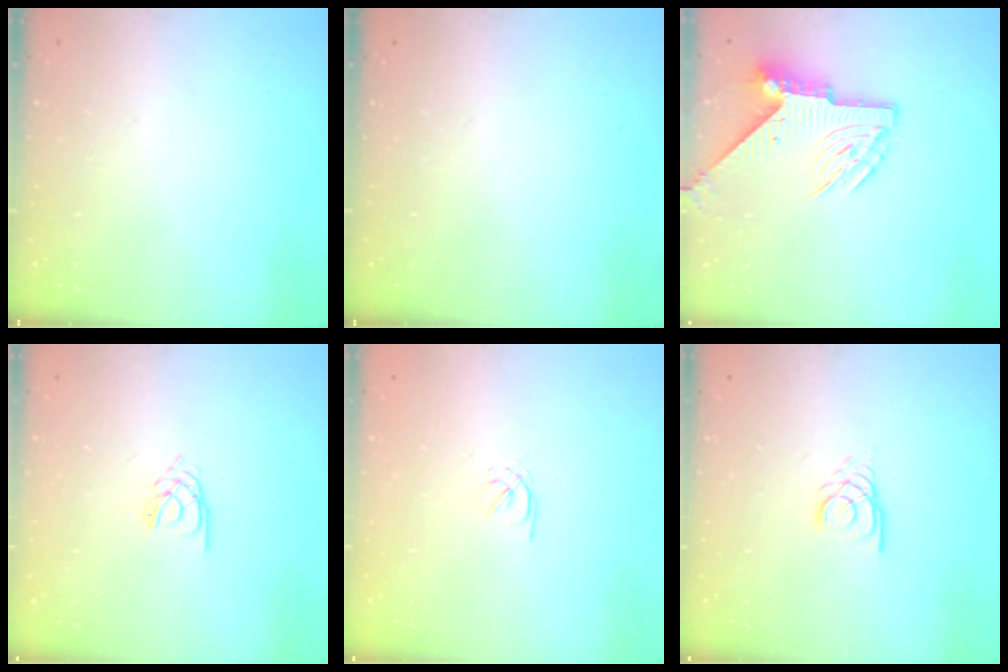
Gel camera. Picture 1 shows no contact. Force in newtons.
{"total": 0.0}
{"total": 7.6, "press": 7.6, "slide": 0.6}
{"total": 2.2, "press": 2.1, "slide": 0.4}
{"total": 0.5, "press": 0.3, "slide": 0.4}
{"total": 3.0, "press": 3.0, "slide": 0.3}